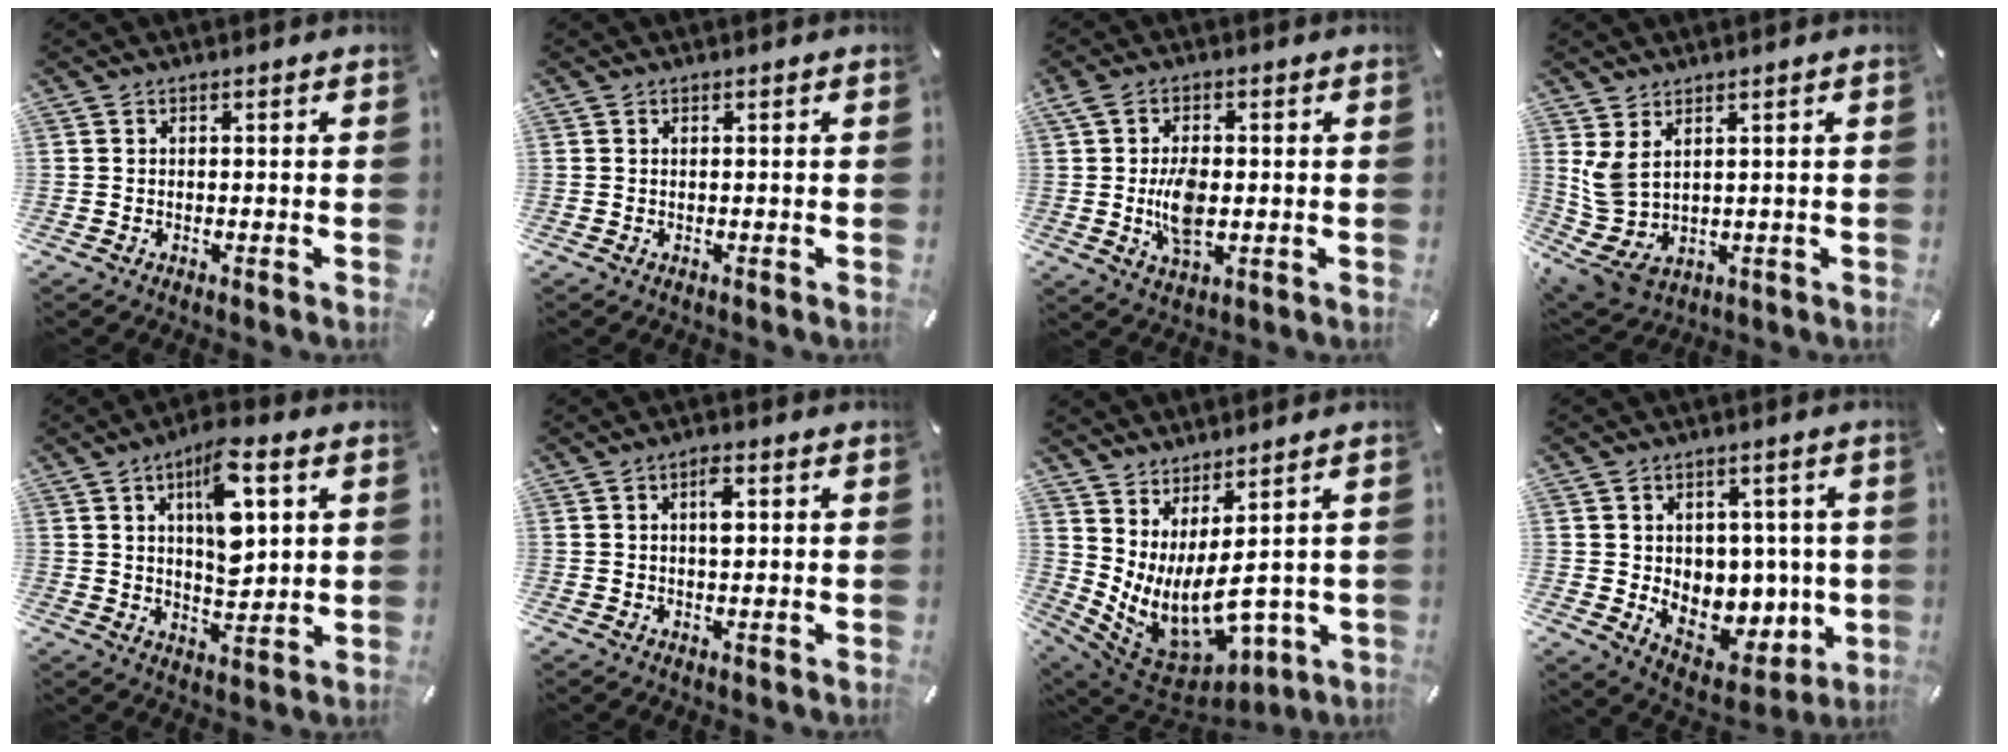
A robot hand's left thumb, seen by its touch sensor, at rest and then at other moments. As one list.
[{"total": 0.0}, {"total": 8.6, "force": [-0.4, 4.4, 7.4], "torque": [-0.147, -0.005, -0.008]}, {"total": 6.0, "force": [2.5, 4.1, 3.6], "torque": [-0.100, -0.021, 0.046]}, {"total": 12.0, "force": [5.0, 5.2, 9.6], "torque": [-0.144, -0.016, 0.082]}, {"total": 3.5, "force": [0.9, 1.3, 3.1], "torque": [-0.050, 0.002, 0.010]}, {"total": 13.4, "force": [0.4, 7.9, 10.8], "torque": [-0.216, -0.054, 0.025]}, {"total": 10.2, "force": [0.3, 8.6, 5.5], "torque": [-0.056, -0.021, 0.024]}]